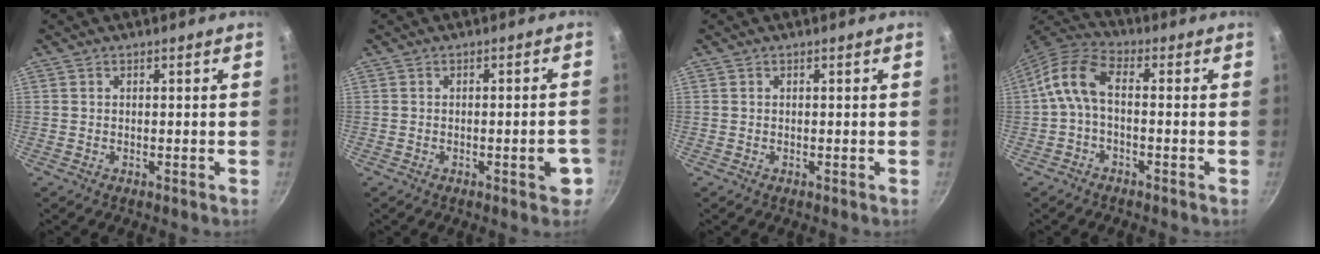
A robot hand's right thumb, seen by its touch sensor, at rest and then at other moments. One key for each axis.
{"total": 4.1, "fx": -1.7, "fy": 1.3, "fz": 3.5, "tx": -0.031, "ty": 0.012, "tz": -0.022}
{"total": 0.0}
{"total": 7.7, "fx": -1.0, "fy": 4.1, "fz": 6.5, "tx": -0.142, "ty": 0.034, "tz": -0.033}